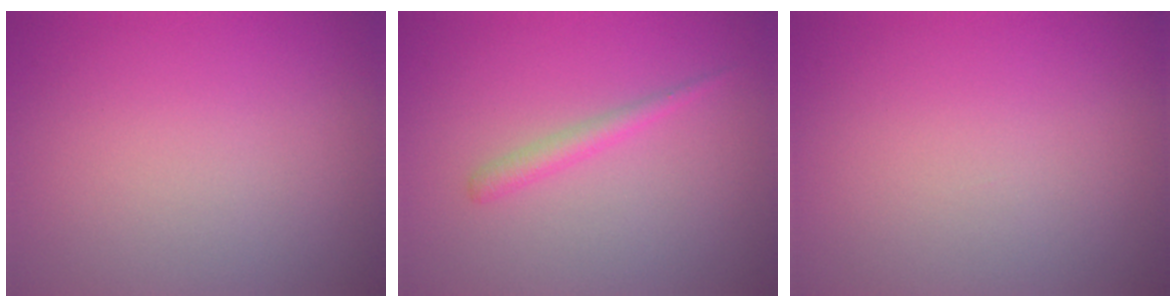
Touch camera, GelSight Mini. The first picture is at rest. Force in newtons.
{"total": 1.4, "press": 1.4, "slide": 0.1}
{"total": 0.0}